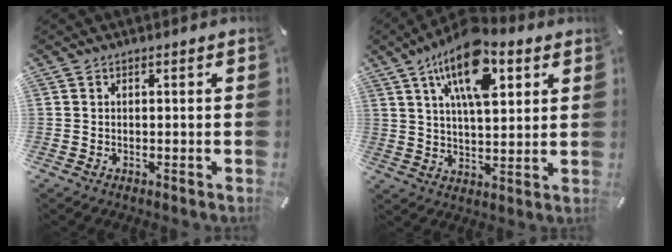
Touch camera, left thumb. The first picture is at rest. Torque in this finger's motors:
{"motor_torque": [2.29, 2.24, 1.88, -0.89, 0.59]}